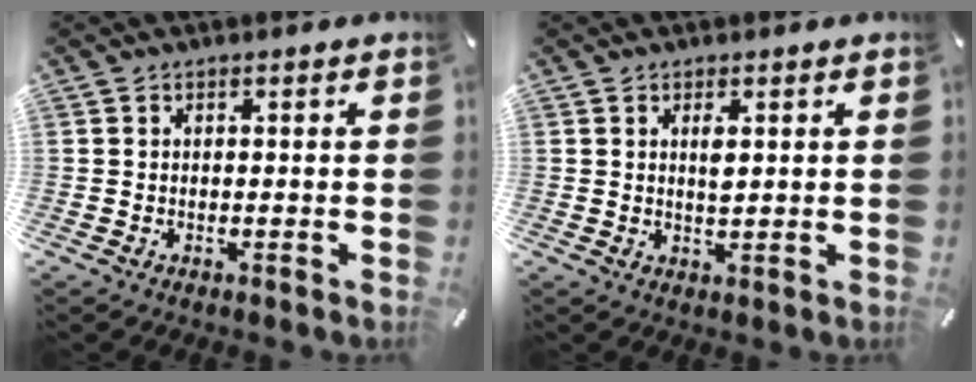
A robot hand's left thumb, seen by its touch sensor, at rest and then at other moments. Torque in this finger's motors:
{"motor_torque": [0.57, 0.45, 0.45, -0.21, 0.05]}